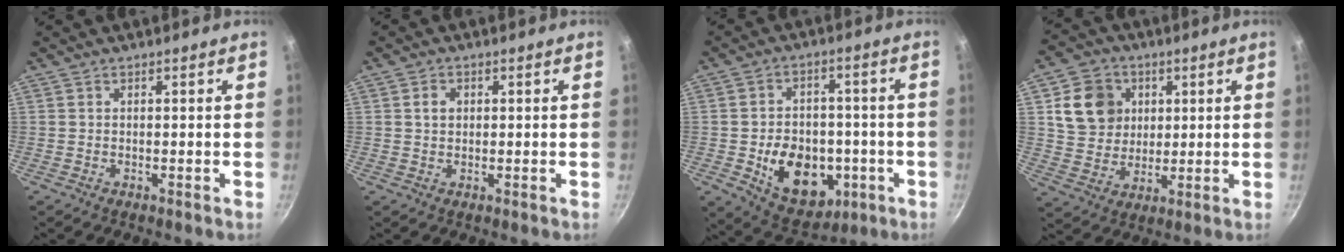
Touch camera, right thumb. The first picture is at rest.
{"total": 2.5, "force": [0.5, 2.0, 1.4], "torque": [-0.016, 0.005, 0.007]}
{"total": 15.9, "force": [-3.6, 11.7, 10.2], "torque": [-0.116, 0.015, -0.034]}
{"total": 11.5, "force": [3.2, 9.9, 4.9], "torque": [-0.060, -0.002, 0.059]}